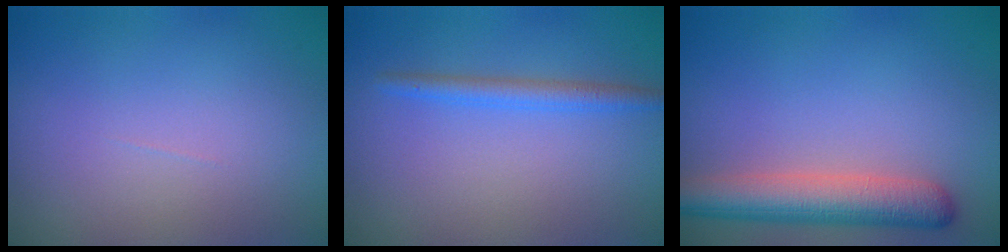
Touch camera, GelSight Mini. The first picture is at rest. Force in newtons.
{"total": 1.9, "press": 1.9, "slide": 0.2}
{"total": 5.1, "press": 5.1, "slide": 0.3}